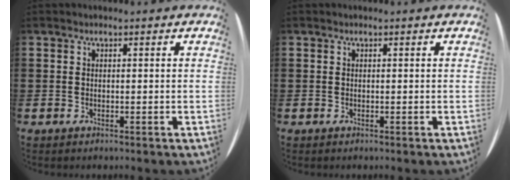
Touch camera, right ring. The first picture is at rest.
{"total": 0.0}